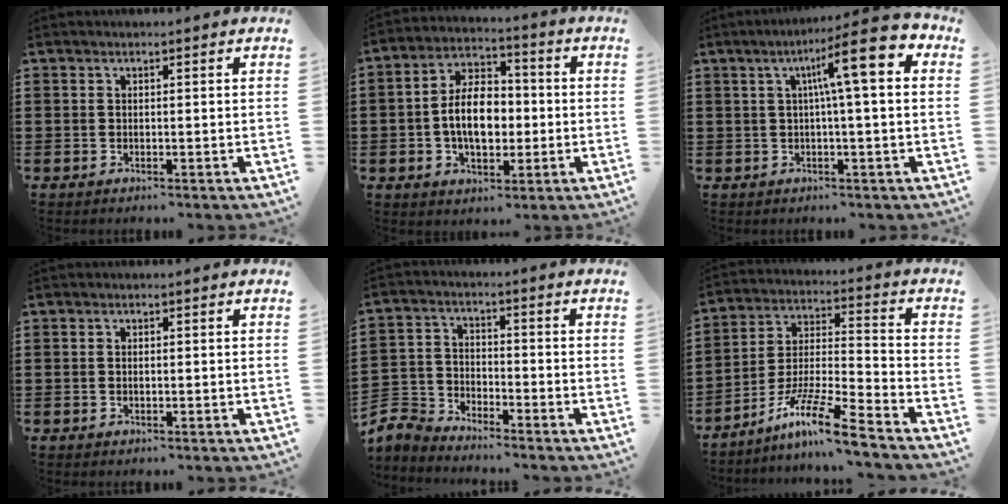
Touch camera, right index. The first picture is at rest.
{"total": 8.7, "force": [-0.7, 5.2, 6.9], "torque": [-0.132, 0.004, -0.021]}
{"total": 9.8, "force": [2.7, 0.5, 9.4], "torque": [-0.159, -0.007, 0.035]}
{"total": 0.7, "force": [0.0, 0.4, 0.6], "torque": [-0.013, 0.001, 0.000]}
{"total": 5.3, "force": [-5.1, 1.2, 0.7], "torque": [-0.040, -0.003, -0.112]}
{"total": 11.2, "force": [-8.8, 0.4, 7.0], "torque": [-0.138, 0.006, -0.177]}